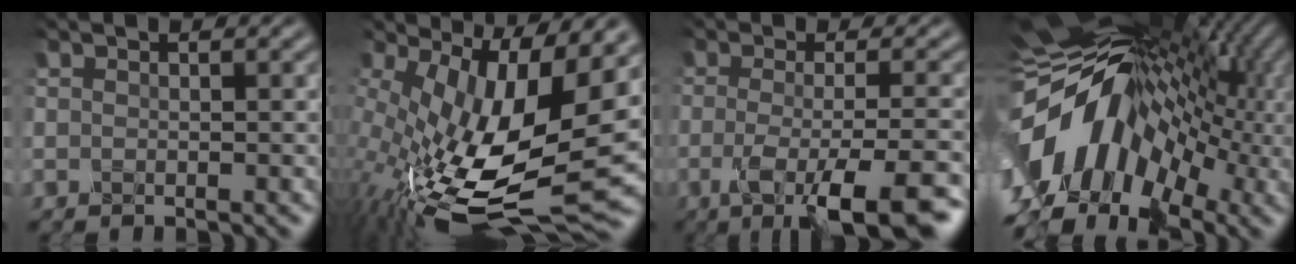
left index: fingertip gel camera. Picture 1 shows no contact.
{"total": 14.0, "force": [0.3, 6.2, 12.6], "torque": [-0.253, -0.028, 0.017]}
{"total": 8.8, "force": [-4.1, 2.4, 7.3], "torque": [-0.113, -0.004, -0.068]}
{"total": 15.0, "force": [-0.5, 10.9, 10.3], "torque": [-0.191, 0.010, -0.023]}